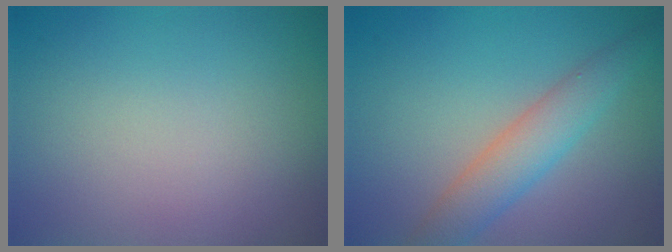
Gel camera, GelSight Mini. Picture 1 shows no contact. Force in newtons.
{"total": 4.1, "press": 4.1, "slide": 0.1}